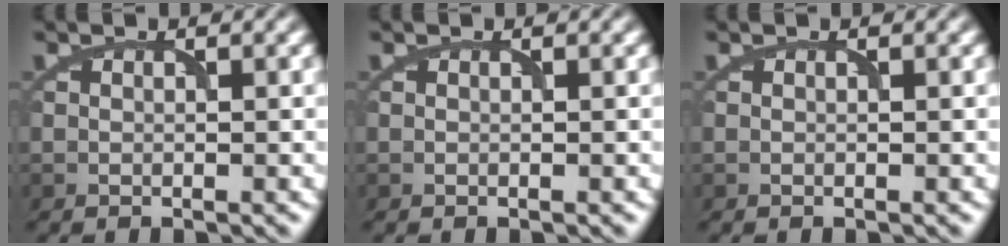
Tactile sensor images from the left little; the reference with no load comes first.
{"total": 0.0}
{"total": 0.0}